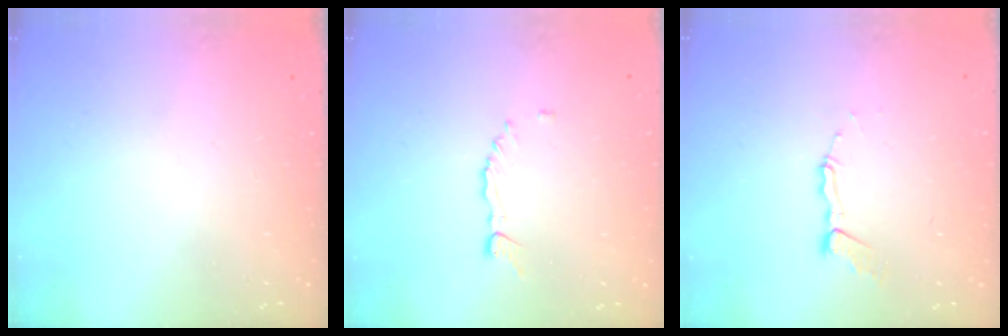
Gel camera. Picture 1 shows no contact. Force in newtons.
{"total": 3.4, "press": 3.4, "slide": 0.4}
{"total": 4.9, "press": 4.9, "slide": 0.3}